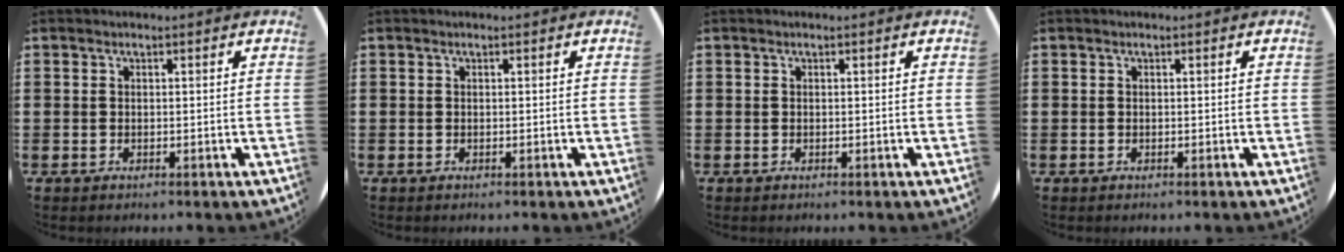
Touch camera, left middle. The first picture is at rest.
{"total": 0.0}
{"total": 0.0}
{"total": 0.0}